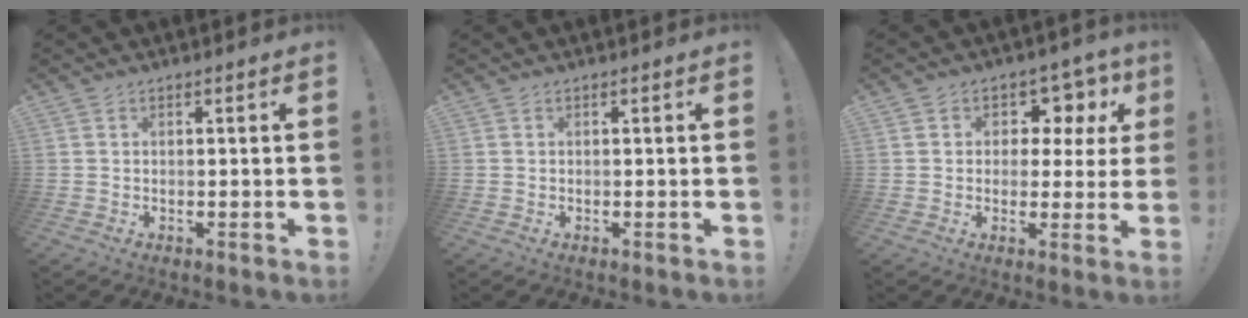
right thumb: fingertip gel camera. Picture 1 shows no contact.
{"total": 0.0}
{"total": 6.8, "force": [3.6, 5.1, 2.8], "torque": [-0.033, -0.031, 0.065]}